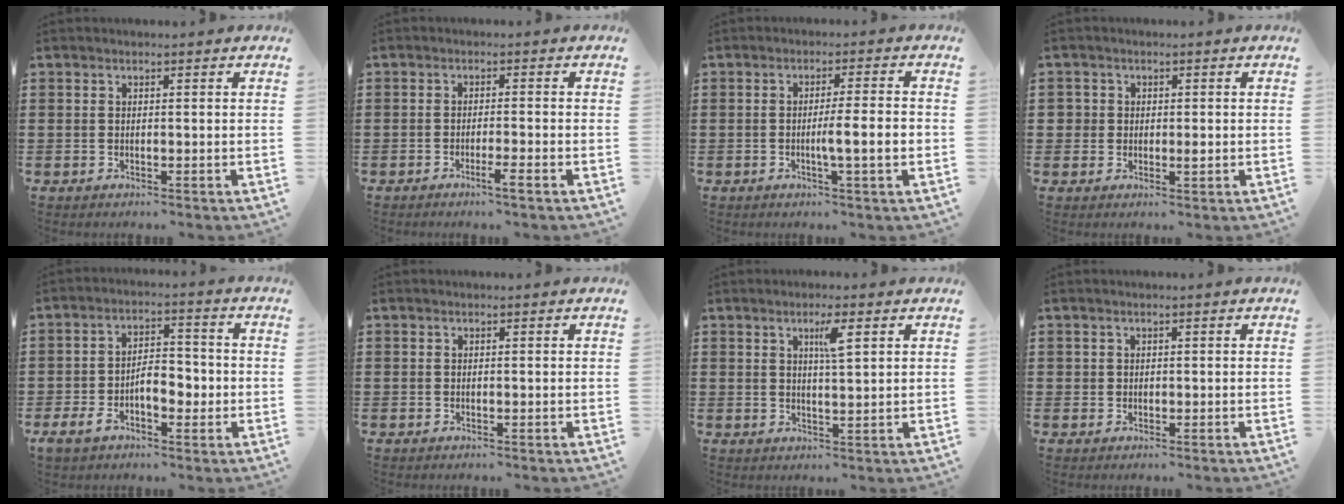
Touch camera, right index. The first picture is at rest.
{"total": 2.3, "force": [-1.5, -0.2, 1.8], "torque": [-0.028, -0.001, -0.029]}
{"total": 4.7, "force": [-1.0, -0.1, 4.6], "torque": [-0.079, -0.007, -0.019]}
{"total": 2.1, "force": [0.0, 1.8, 1.0], "torque": [-0.025, 0.007, -0.002]}
{"total": 6.7, "force": [-2.0, 3.8, 5.2], "torque": [-0.082, 0.006, -0.042]}
{"total": 0.0}
{"total": 3.6, "force": [1.7, 0.4, 3.1], "torque": [-0.057, 0.001, 0.024]}
{"total": 0.7, "force": [0.2, 0.7, 0.0], "torque": [0.000, 0.006, 0.002]}